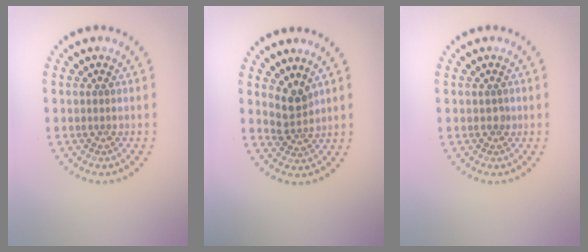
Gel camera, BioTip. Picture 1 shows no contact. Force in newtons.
{"total": 2.3, "press": 1.7, "slide": 1.5}
{"total": 0.6, "press": 0.5, "slide": 0.3}